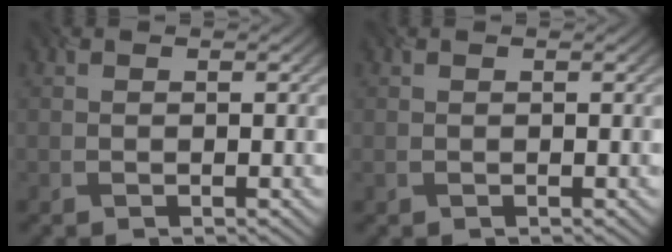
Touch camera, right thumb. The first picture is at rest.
{"total": 0.0}